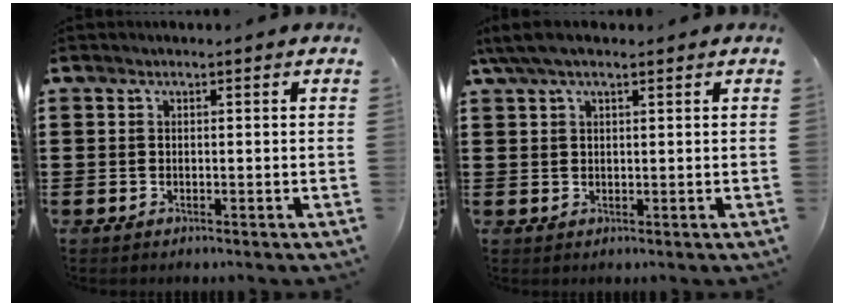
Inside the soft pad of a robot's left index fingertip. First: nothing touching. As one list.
[{"total": 3.6, "force": [2.3, 1.2, 2.5], "torque": [-0.055, 0.007, 0.043]}]